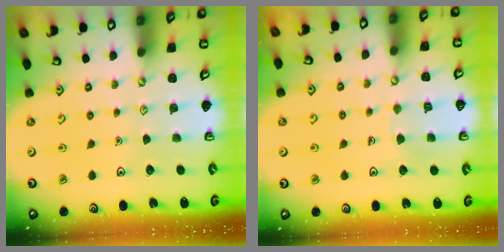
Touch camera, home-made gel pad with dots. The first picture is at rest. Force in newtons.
{"total": 5.2, "press": 5.2, "slide": 0.3}